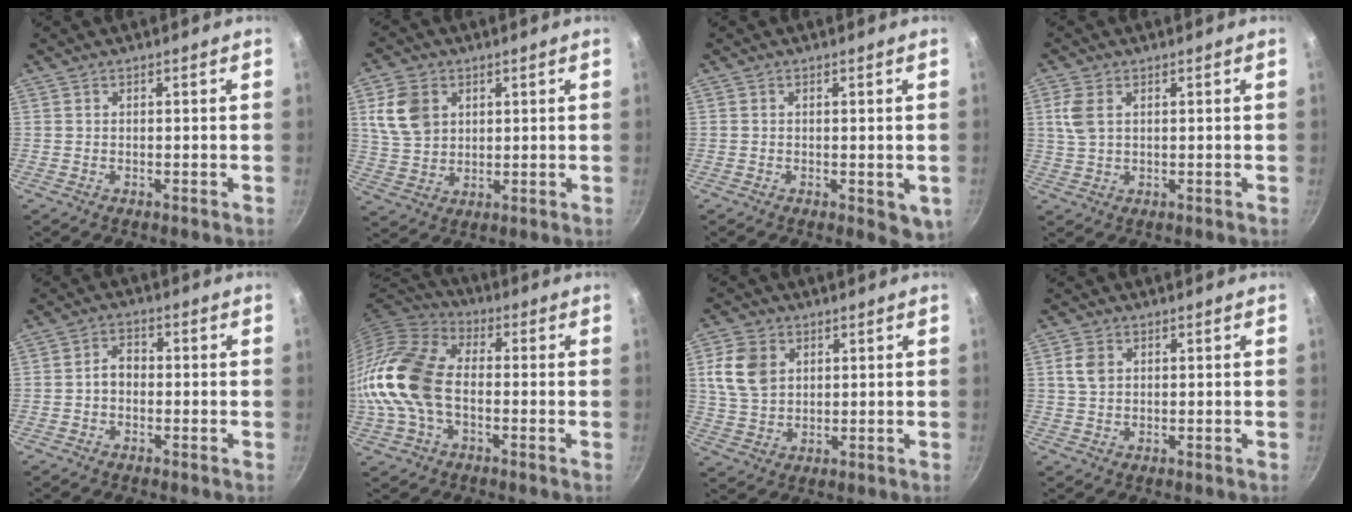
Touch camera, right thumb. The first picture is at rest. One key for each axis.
{"total": 9.2, "fx": 3.1, "fy": 7.0, "fz": 5.2, "tx": -0.083, "ty": -0.005, "tz": 0.065}
{"total": 4.3, "fx": -0.6, "fy": 2.2, "fz": 3.7, "tx": -0.042, "ty": -0.010, "tz": -0.006}
{"total": 4.8, "fx": 1.5, "fy": 2.9, "fz": 3.5, "tx": -0.076, "ty": 0.002, "tz": 0.032}
{"total": 3.5, "fx": -0.8, "fy": 2.6, "fz": 2.2, "tx": -0.025, "ty": 0.018, "tz": -0.021}
{"total": 17.0, "fx": -1.9, "fy": 10.8, "fz": 13.0, "tx": -0.247, "ty": 0.033, "tz": -0.053}
{"total": 9.2, "fx": 2.8, "fy": 6.8, "fz": 5.5, "tx": -0.092, "ty": -0.003, "tz": 0.056}
{"total": 3.7, "fx": 1.1, "fy": 2.7, "fz": 2.3, "tx": -0.038, "ty": 0.002, "tz": 0.019}